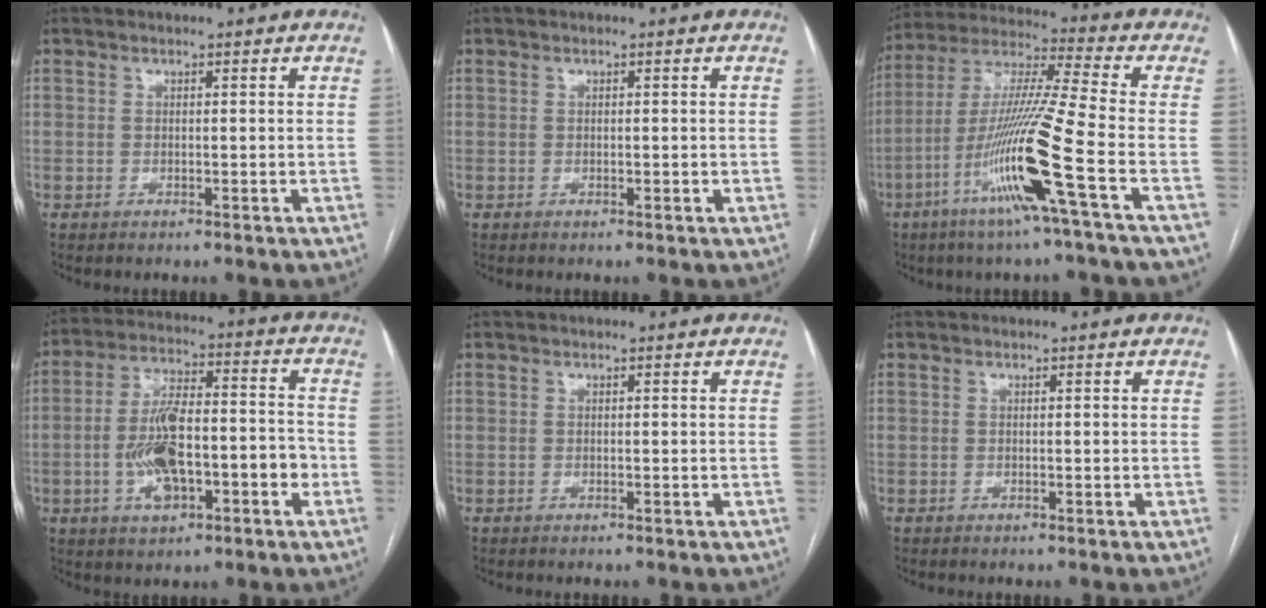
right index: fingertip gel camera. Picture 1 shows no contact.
{"total": 0.5, "force": [0.0, 0.3, 0.5], "torque": [-0.009, 0.000, 0.002]}
{"total": 16.4, "force": [-6.5, -1.7, 15.0], "torque": [-0.300, -0.018, -0.128]}
{"total": 13.1, "force": [-3.6, 4.9, 11.6], "torque": [-0.216, 0.029, -0.057]}
{"total": 0.0}
{"total": 0.0}